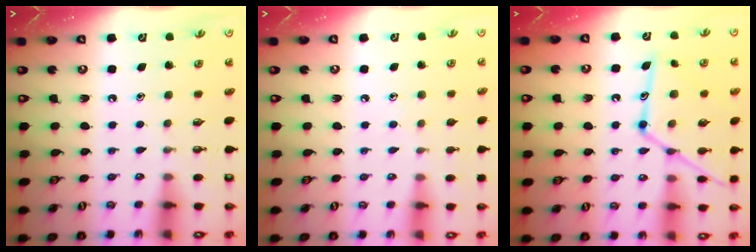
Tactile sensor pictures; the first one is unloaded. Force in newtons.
{"total": 5.2, "press": 5.2, "slide": 0.5}
{"total": 16.5, "press": 16.4, "slide": 1.3}